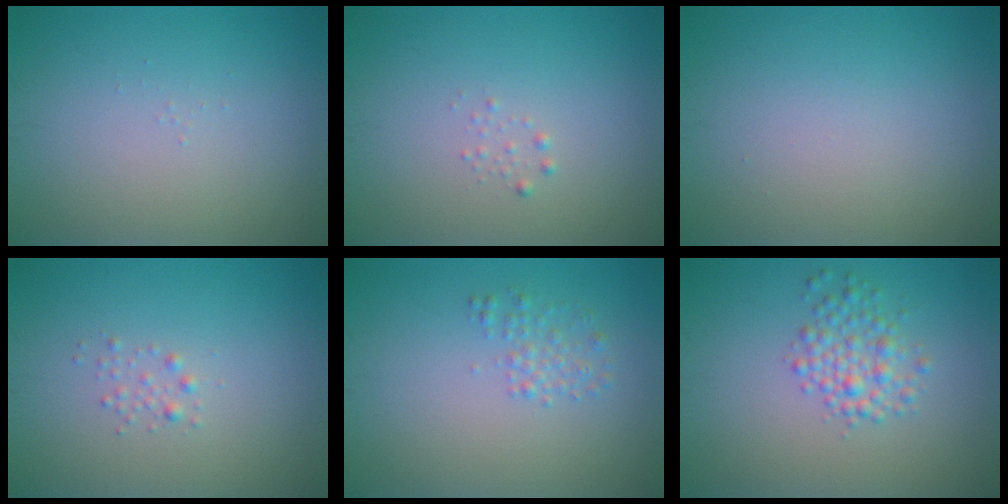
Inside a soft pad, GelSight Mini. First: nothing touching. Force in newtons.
{"total": 0.6, "press": 0.6, "slide": 0.0}
{"total": 0.0}
{"total": 0.8, "press": 0.8, "slide": 0.1}
{"total": 1.5, "press": 1.5, "slide": 0.1}
{"total": 2.7, "press": 2.7, "slide": 0.1}